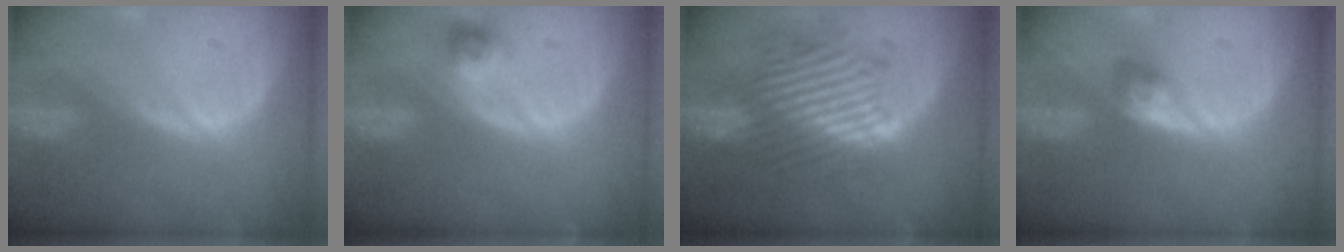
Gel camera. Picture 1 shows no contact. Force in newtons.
{"total": 2.6, "press": 2.4, "slide": 1.0}
{"total": 9.8, "press": 9.5, "slide": 2.1}
{"total": 3.0, "press": 2.6, "slide": 1.4}